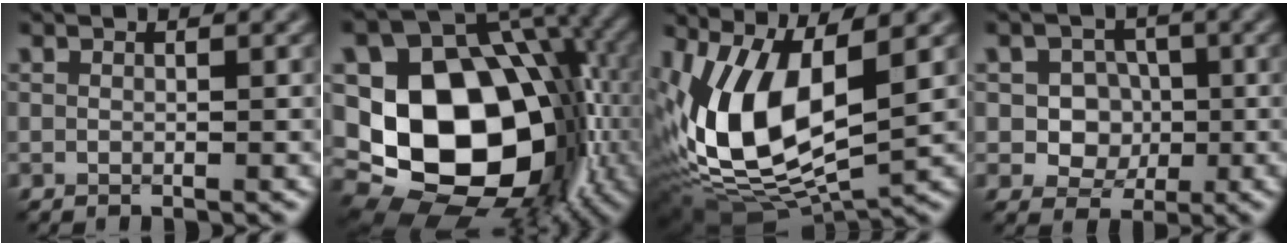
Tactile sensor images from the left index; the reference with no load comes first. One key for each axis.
{"total": 18.4, "fx": -1.9, "fy": 13.7, "fz": 12.2, "tx": -0.189, "ty": -0.015, "tz": -0.010}
{"total": 12.6, "fx": 1.2, "fy": 6.0, "fz": 11.0, "tx": -0.229, "ty": -0.017, "tz": 0.023}
{"total": 5.0, "fx": -0.2, "fy": 4.4, "fz": 2.3, "tx": -0.015, "ty": 0.014, "tz": -0.025}